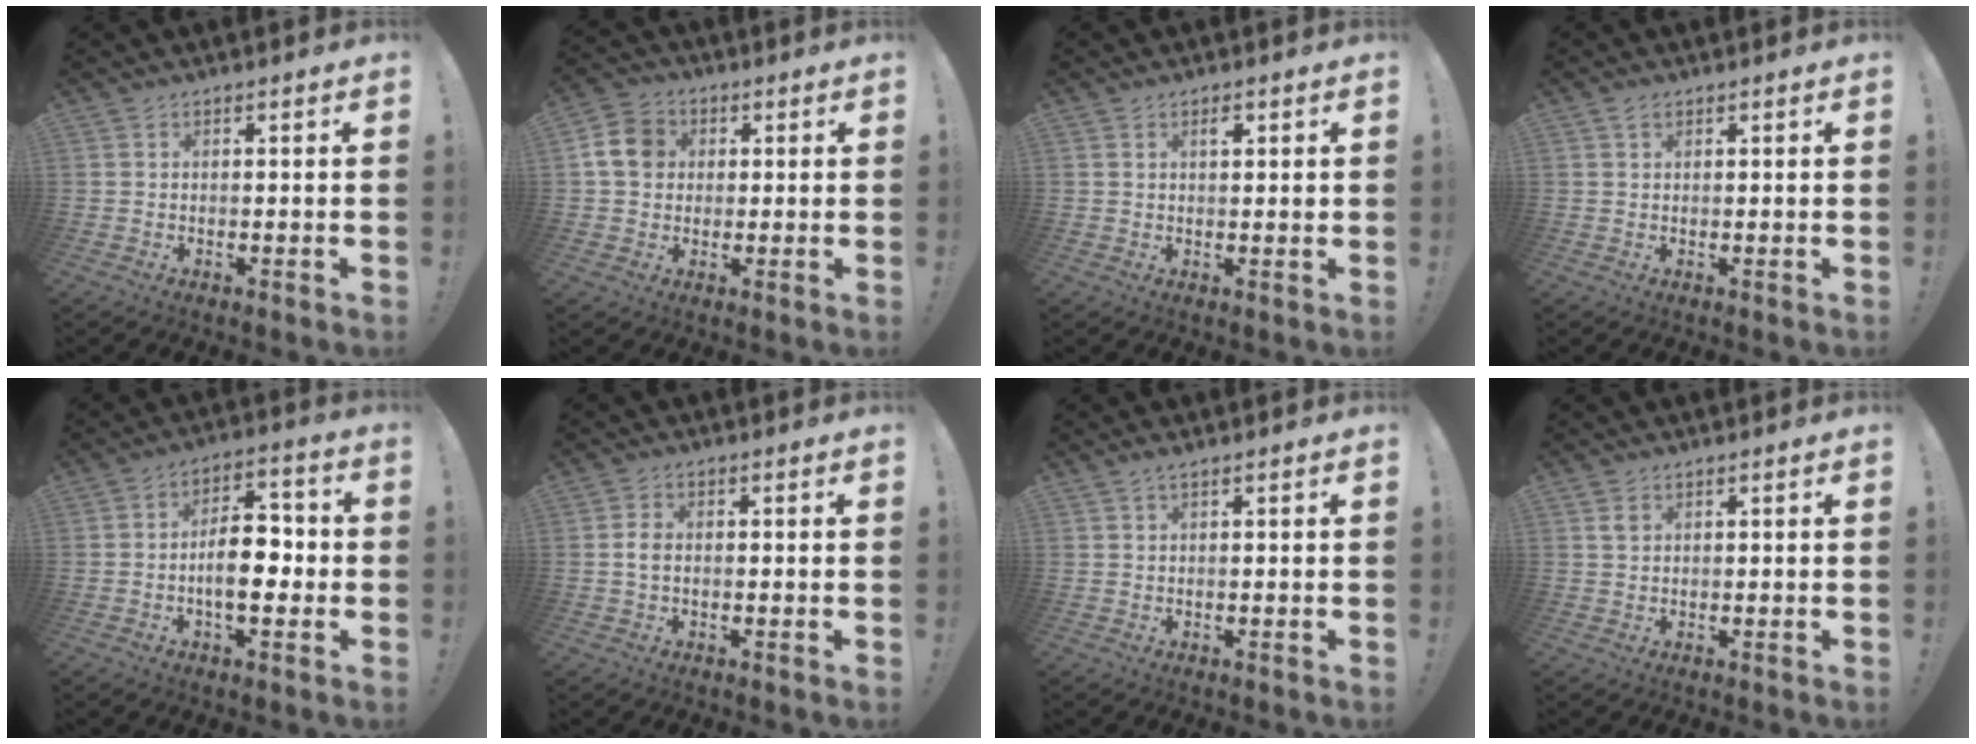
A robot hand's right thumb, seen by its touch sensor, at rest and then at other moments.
{"total": 9.6, "force": [1.8, 8.1, 4.7], "torque": [-0.074, 0.006, 0.039]}
{"total": 2.2, "force": [1.1, 1.0, 1.6], "torque": [-0.016, -0.006, 0.015]}
{"total": 1.3, "force": [0.9, 0.8, 0.6], "torque": [-0.004, -0.001, 0.015]}
{"total": 12.1, "force": [-2.1, 6.2, 10.1], "torque": [-0.155, 0.017, -0.039]}
{"total": 2.6, "force": [-0.4, 1.6, 2.0], "torque": [-0.046, 0.008, -0.008]}
{"total": 1.3, "force": [0.8, 0.1, 0.9], "torque": [-0.025, 0.003, 0.016]}
{"total": 1.8, "force": [1.0, 1.2, 0.9], "torque": [-0.010, -0.002, 0.016]}